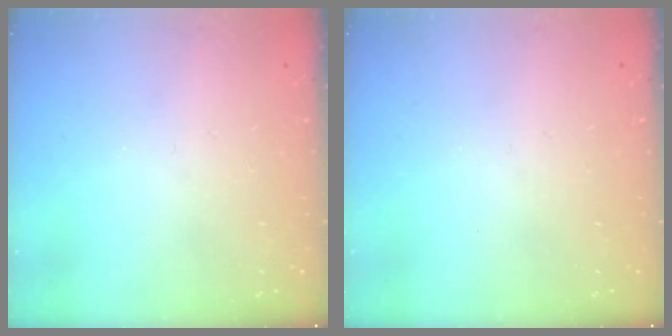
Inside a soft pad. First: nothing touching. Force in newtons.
{"total": 0.0}